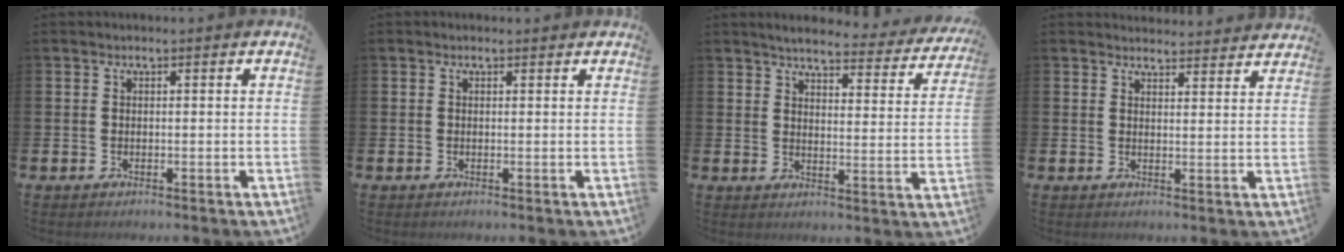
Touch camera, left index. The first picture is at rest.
{"total": 0.0}
{"total": 4.4, "force": [4.2, 0.7, 1.4], "torque": [-0.032, -0.032, 0.064]}
{"total": 3.6, "force": [3.5, 0.4, -0.2], "torque": [0.009, -0.026, 0.063]}